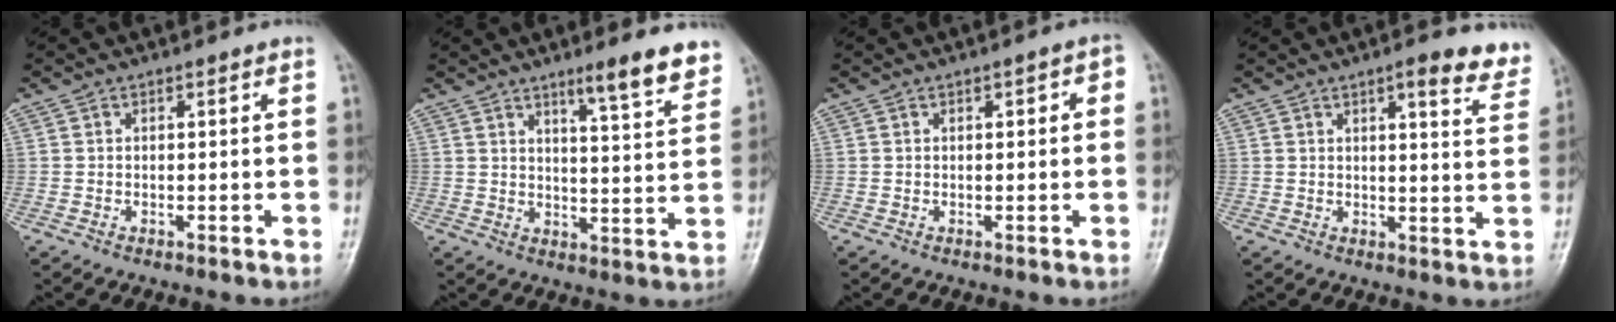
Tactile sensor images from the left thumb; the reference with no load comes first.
{"total": 9.0, "force": [6.4, 1.2, 6.2], "torque": [-0.072, -0.044, 0.092]}
{"total": 2.4, "force": [0.5, 1.1, 2.0], "torque": [-0.020, 0.006, 0.001]}
{"total": 8.8, "force": [6.5, 2.2, 5.6], "torque": [-0.042, -0.031, 0.068]}